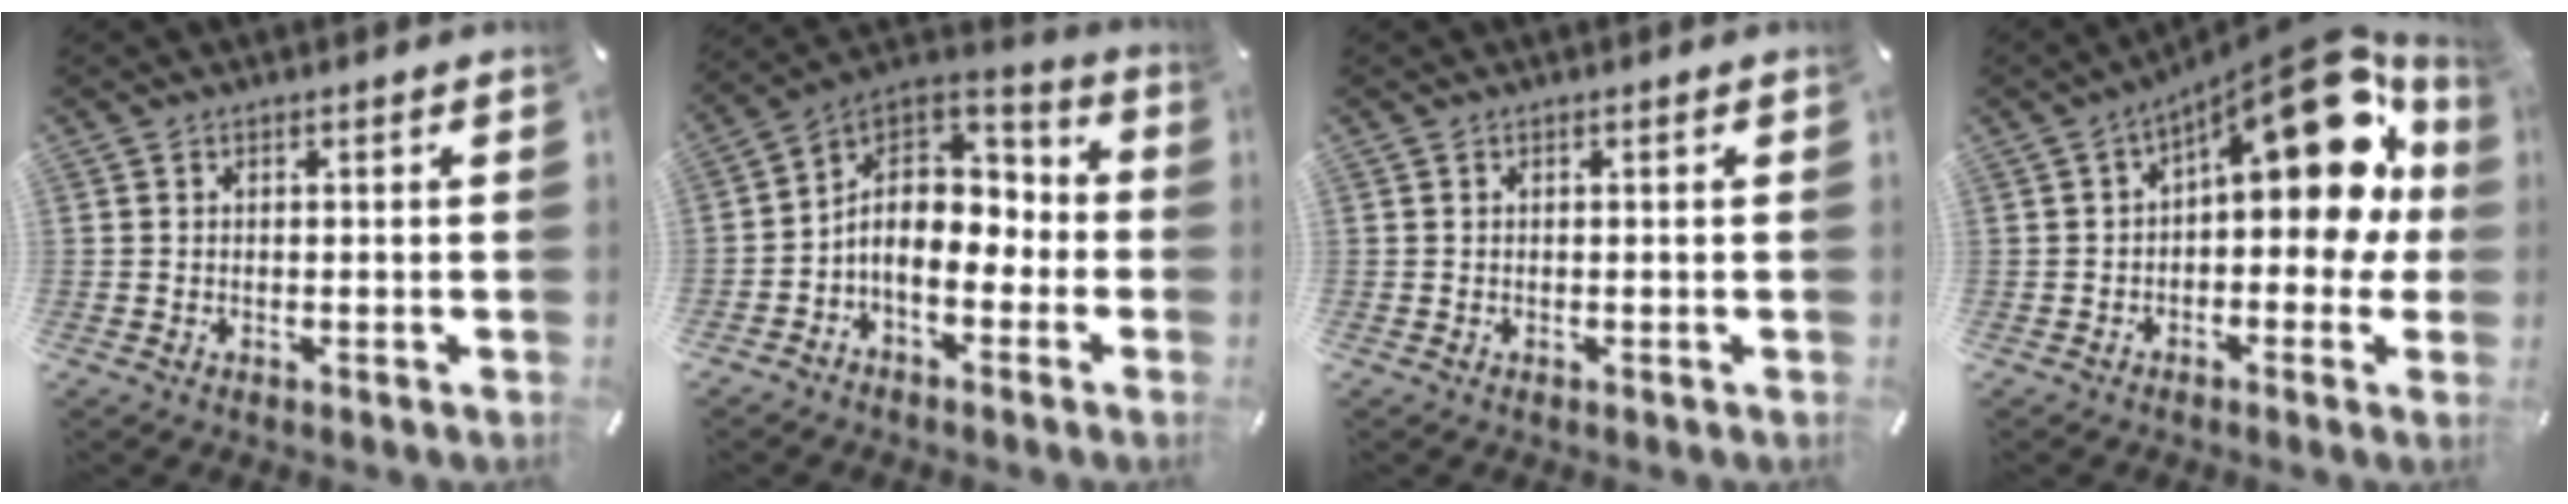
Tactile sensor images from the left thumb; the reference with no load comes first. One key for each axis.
{"total": 11.9, "fx": -2.7, "fy": 9.0, "fz": 7.2, "tx": -0.125, "ty": 0.006, "tz": -0.051}
{"total": 0.0}
{"total": 22.0, "fx": 8.4, "fy": 9.9, "fz": 17.7, "tx": -0.224, "ty": -0.069, "tz": 0.141}